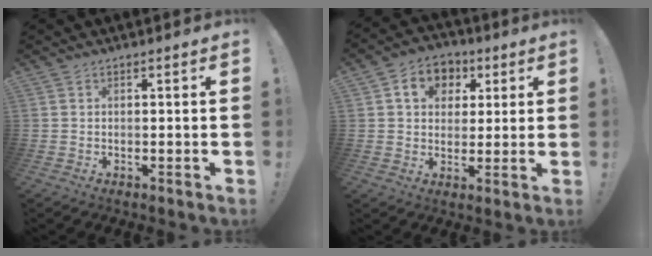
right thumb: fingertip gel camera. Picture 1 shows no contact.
{"total": 10.2, "force": [3.6, 8.2, 4.9], "torque": [-0.067, -0.003, 0.069]}